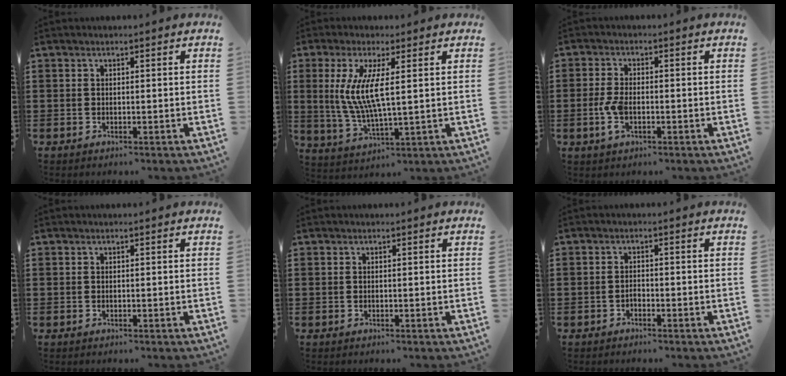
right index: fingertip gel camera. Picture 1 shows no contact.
{"total": 8.1, "force": [1.5, 1.6, 7.8], "torque": [-0.174, -0.011, 0.019]}
{"total": 4.1, "force": [-1.0, 2.0, 3.5], "torque": [-0.084, -0.003, -0.023]}
{"total": 0.0}
{"total": 0.0}
{"total": 0.9, "force": [-0.7, 0.5, 0.3], "torque": [-0.007, -0.001, -0.014]}